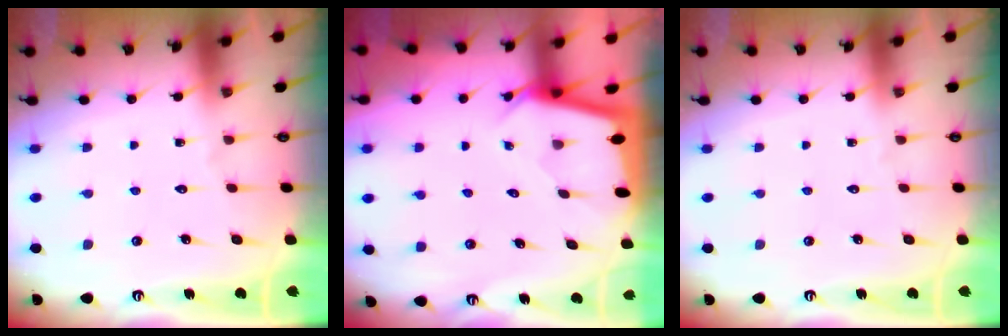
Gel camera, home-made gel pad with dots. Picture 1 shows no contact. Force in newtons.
{"total": 2.3, "press": 2.3, "slide": 0.2}
{"total": 0.0}